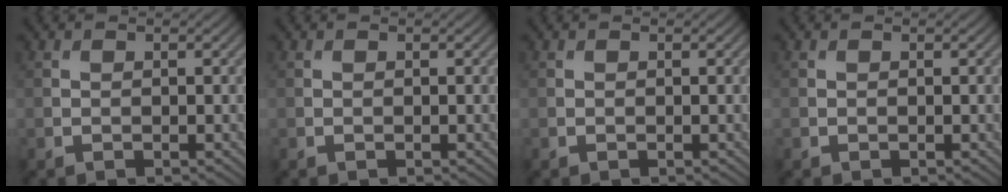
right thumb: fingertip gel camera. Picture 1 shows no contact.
{"total": 0.0}
{"total": 0.0}
{"total": 0.0}